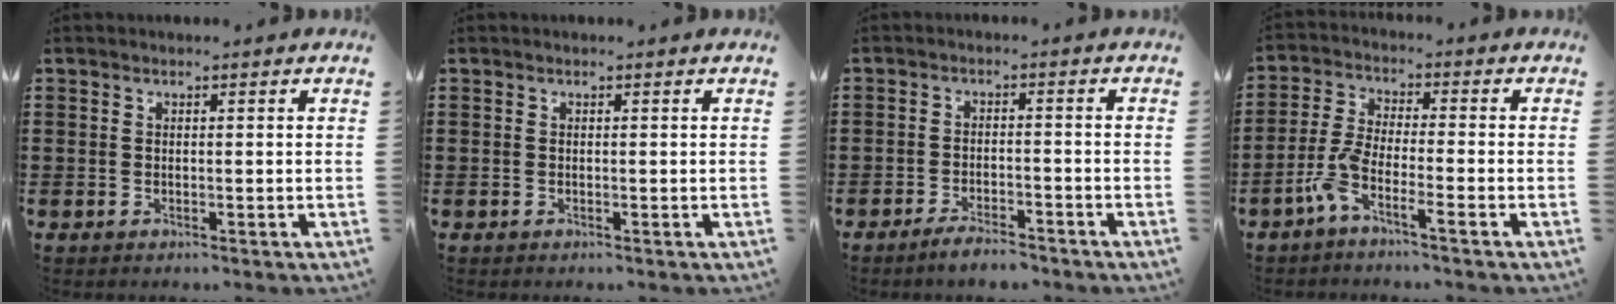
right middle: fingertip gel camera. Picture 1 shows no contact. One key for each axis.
{"total": 0.0}
{"total": 3.2, "fx": -2.9, "fy": 0.4, "fz": 1.1, "tx": -0.020, "ty": 0.005, "tz": -0.058}
{"total": 5.3, "fx": -3.4, "fy": 0.9, "fz": 4.0, "tx": -0.103, "ty": -0.010, "tz": -0.071}